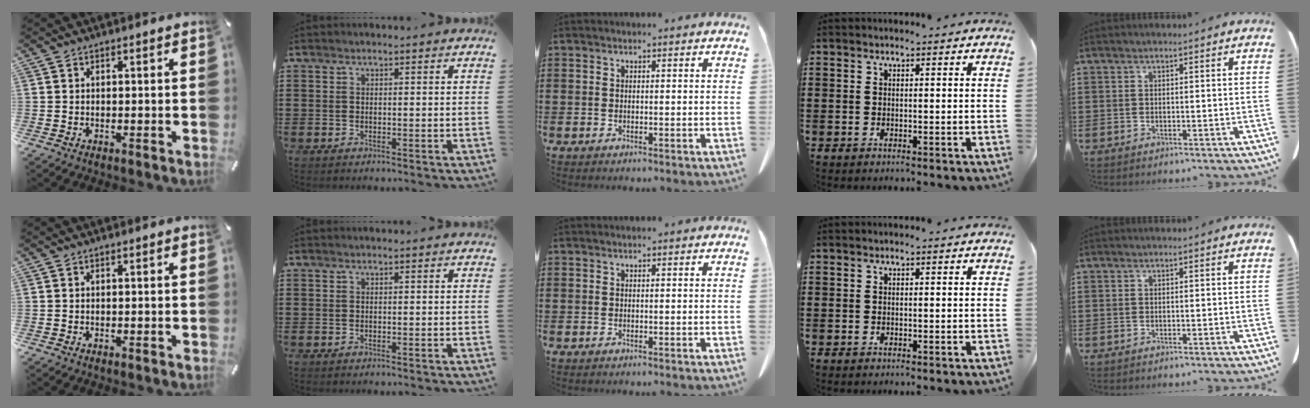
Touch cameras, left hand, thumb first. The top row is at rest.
{}